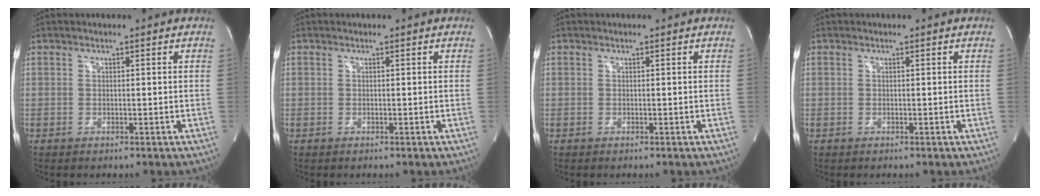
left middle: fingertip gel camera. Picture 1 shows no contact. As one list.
[{"total": 0.0}, {"total": 0.0}, {"total": 0.0}]